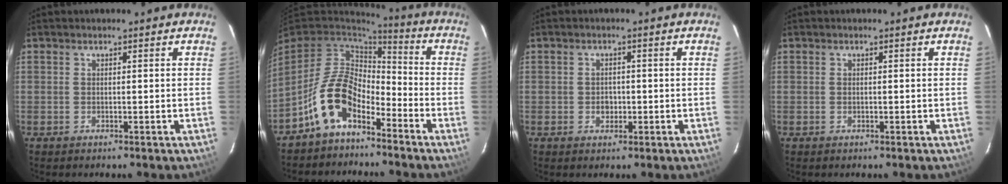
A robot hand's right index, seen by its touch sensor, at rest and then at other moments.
{"total": 12.1, "force": [-6.9, 6.5, 7.5], "torque": [-0.155, 0.017, -0.132]}
{"total": 2.2, "force": [-0.5, 1.9, 1.0], "torque": [-0.018, 0.005, -0.006]}
{"total": 0.0}